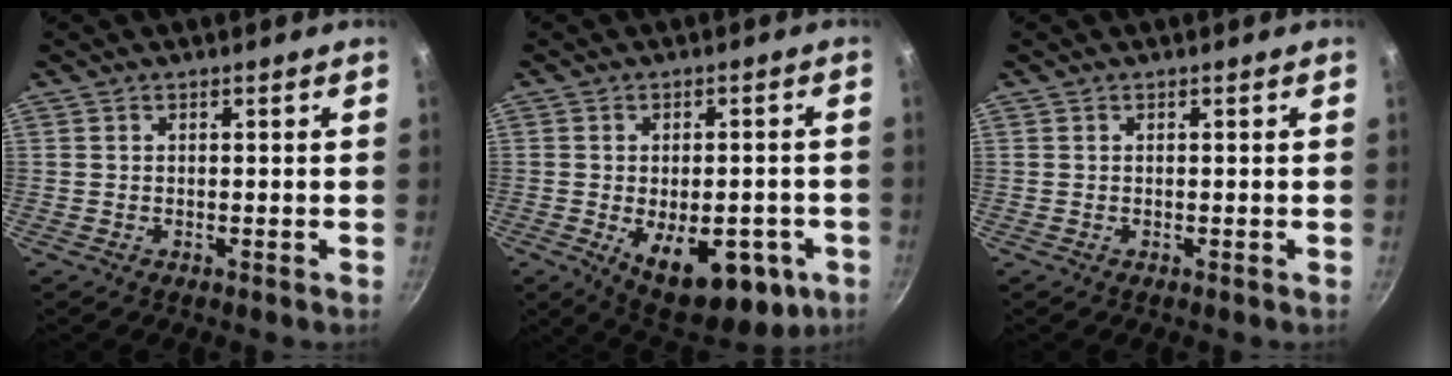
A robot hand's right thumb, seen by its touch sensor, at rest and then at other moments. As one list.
[{"total": 17.0, "force": [-5.6, 8.8, 13.4], "torque": [-0.138, -0.004, -0.059]}, {"total": 0.0}]